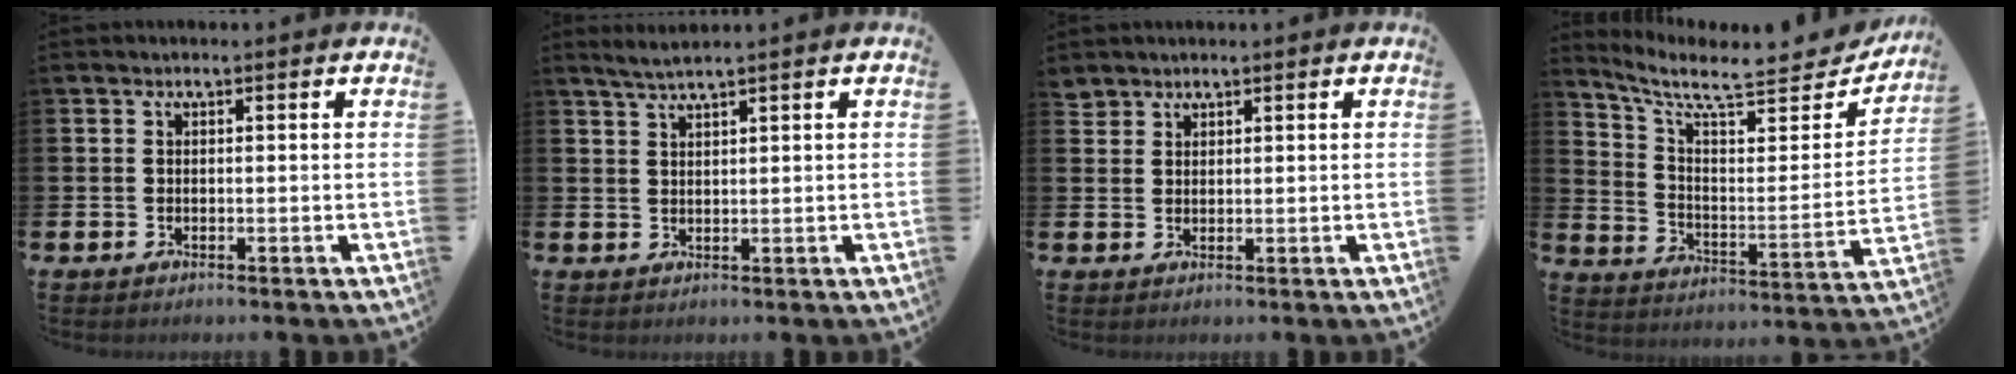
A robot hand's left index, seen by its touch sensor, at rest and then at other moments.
{"total": 2.2, "force": [2.0, -0.3, 0.9], "torque": [-0.027, 0.002, 0.038]}
{"total": 2.3, "force": [2.1, 0.8, 0.0], "torque": [0.004, -0.006, 0.040]}
{"total": 8.2, "force": [7.1, 2.3, 3.3], "torque": [-0.090, -0.063, 0.117]}